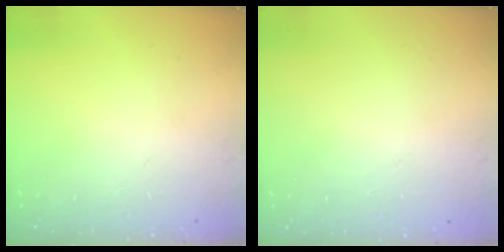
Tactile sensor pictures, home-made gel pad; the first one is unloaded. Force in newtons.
{"total": 0.5, "press": 0.5, "slide": 0.1}